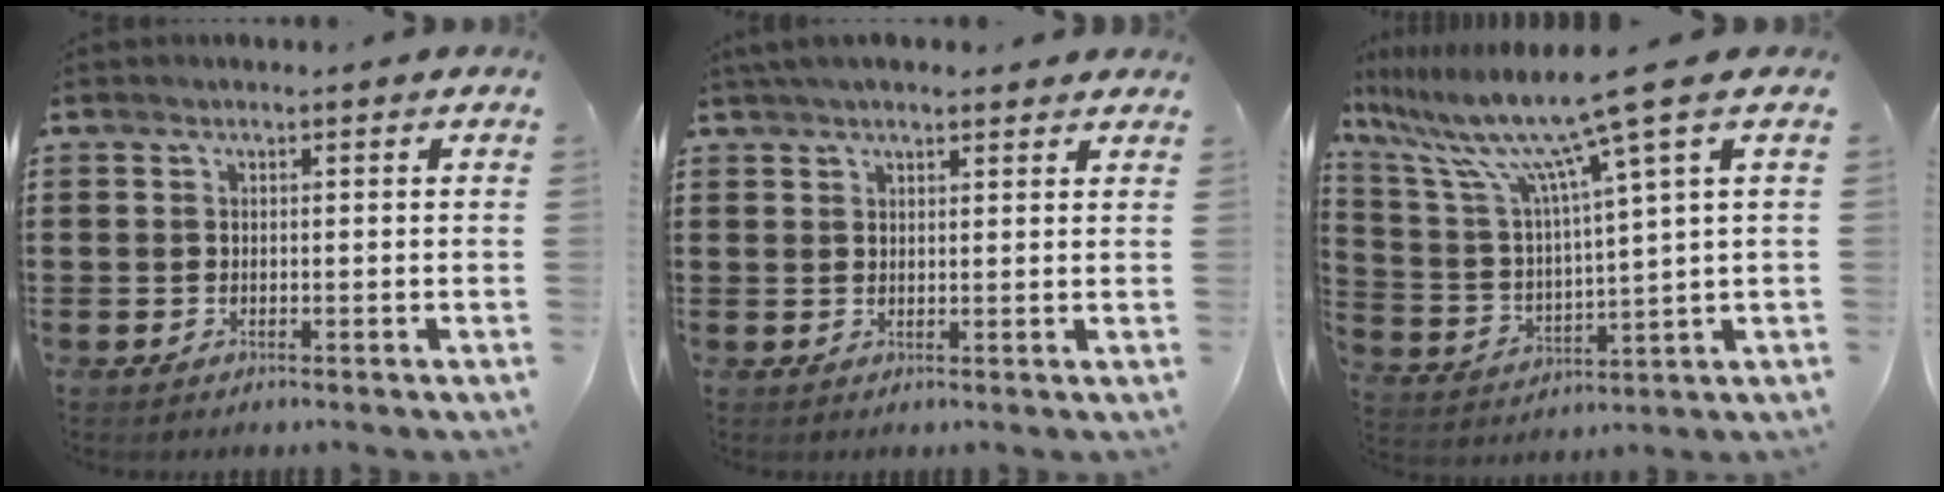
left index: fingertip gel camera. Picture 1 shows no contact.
{"total": 3.2, "force": [2.7, 0.7, 1.6], "torque": [-0.037, 0.003, 0.051]}
{"total": 12.2, "force": [8.2, 0.0, 9.0], "torque": [-0.212, -0.043, 0.126]}